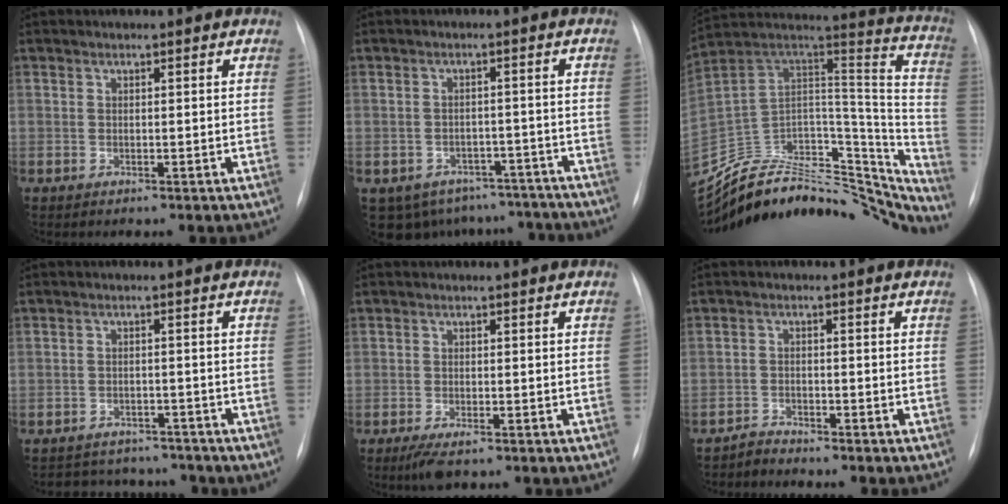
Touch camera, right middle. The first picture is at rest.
{"total": 12.2, "force": [-9.8, 7.0, 2.2], "torque": [-0.026, 0.022, -0.106]}
{"total": 36.7, "force": [-32.4, 12.2, 12.0], "torque": [-0.181, 0.009, -0.445]}
{"total": 9.3, "force": [-8.3, 4.0, 1.5], "torque": [-0.025, 0.017, -0.101]}
{"total": 3.0, "force": [-1.8, 0.8, 2.2], "torque": [-0.047, -0.006, -0.031]}
{"total": 2.0, "force": [-1.8, -0.2, -0.8], "torque": [0.020, -0.012, -0.036]}